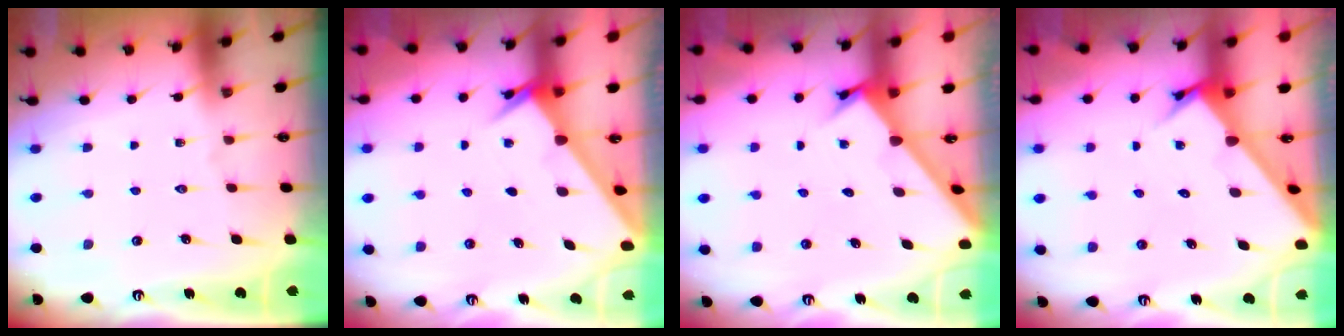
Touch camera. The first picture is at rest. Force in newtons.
{"total": 2.4, "press": 2.4, "slide": 0.3}
{"total": 2.1, "press": 2.1, "slide": 0.2}
{"total": 2.8, "press": 2.8, "slide": 0.3}